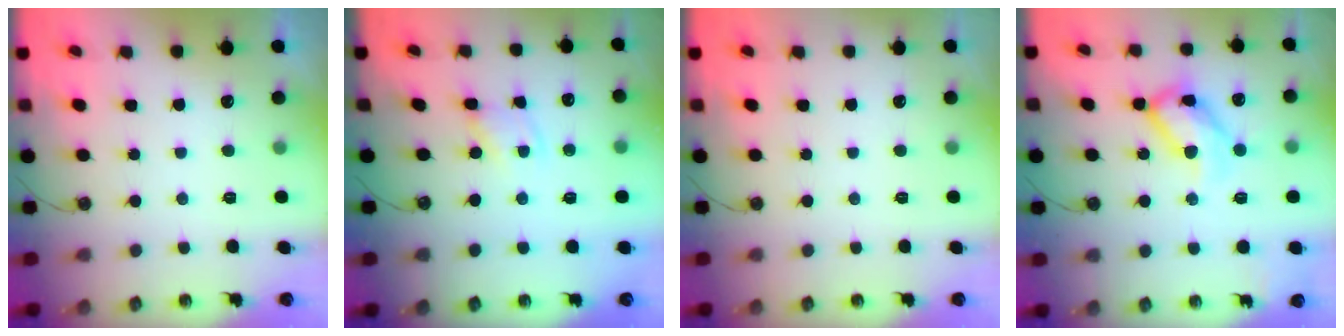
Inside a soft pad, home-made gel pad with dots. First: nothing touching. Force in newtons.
{"total": 1.4, "press": 1.4, "slide": 0.1}
{"total": 0.0}
{"total": 15.8, "press": 15.7, "slide": 2.2}